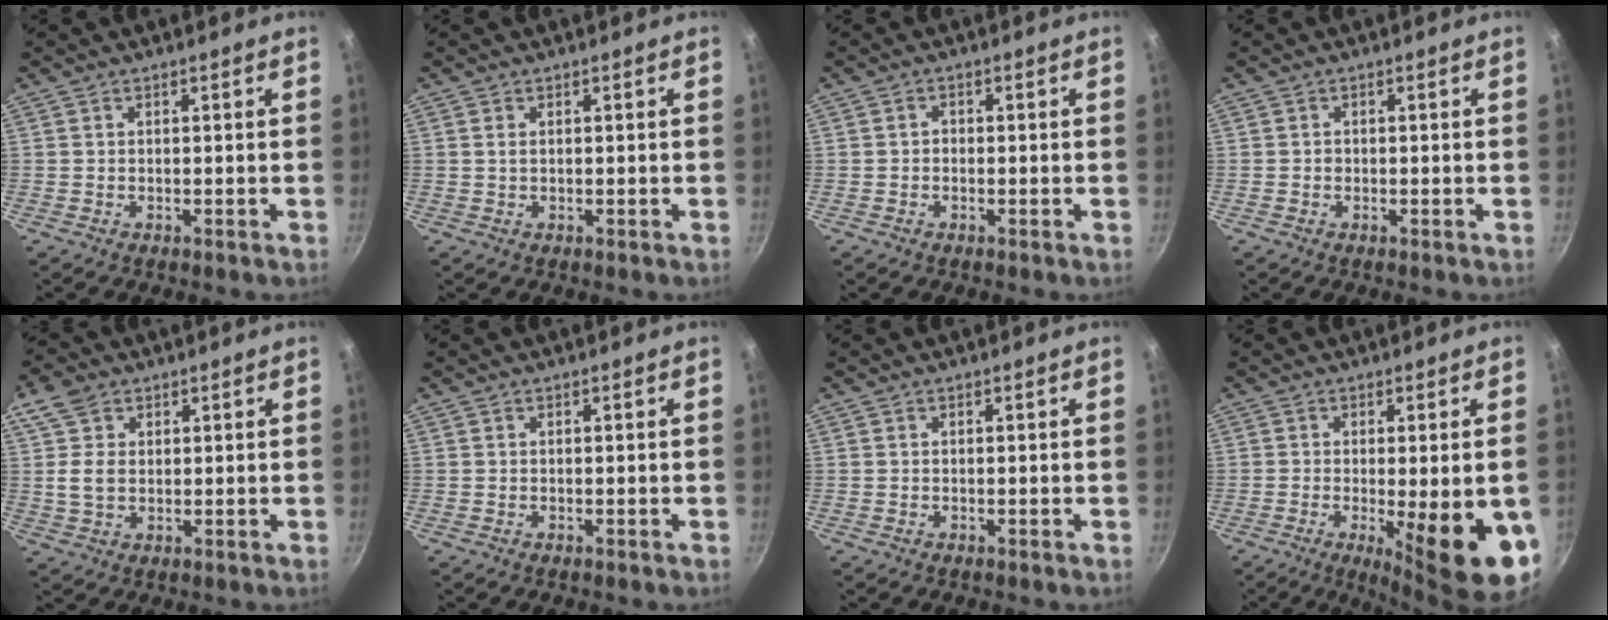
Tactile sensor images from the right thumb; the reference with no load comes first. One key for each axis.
{"total": 0.9, "fx": 0.3, "fy": 0.5, "fz": 0.7, "tx": -0.013, "ty": 0.001, "tz": 0.004}
{"total": 1.1, "fx": -0.3, "fy": 1.0, "fz": 0.6, "tx": -0.008, "ty": 0.005, "tz": -0.006}
{"total": 0.7, "fx": -0.1, "fy": 0.6, "fz": 0.2, "tx": 0.000, "ty": 0.002, "tz": -0.003}
{"total": 6.8, "fx": 2.0, "fy": 4.9, "fz": 4.2, "tx": -0.070, "ty": -0.003, "tz": 0.034}
{"total": 0.0}
{"total": 0.0}
{"total": 15.6, "fx": -4.3, "fy": 3.9, "fz": 14.5, "tx": -0.177, "ty": -0.010, "tz": -0.047}